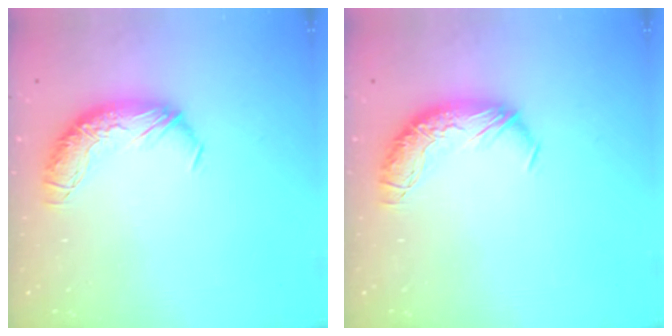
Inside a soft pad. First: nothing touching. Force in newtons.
{"total": 0.0}